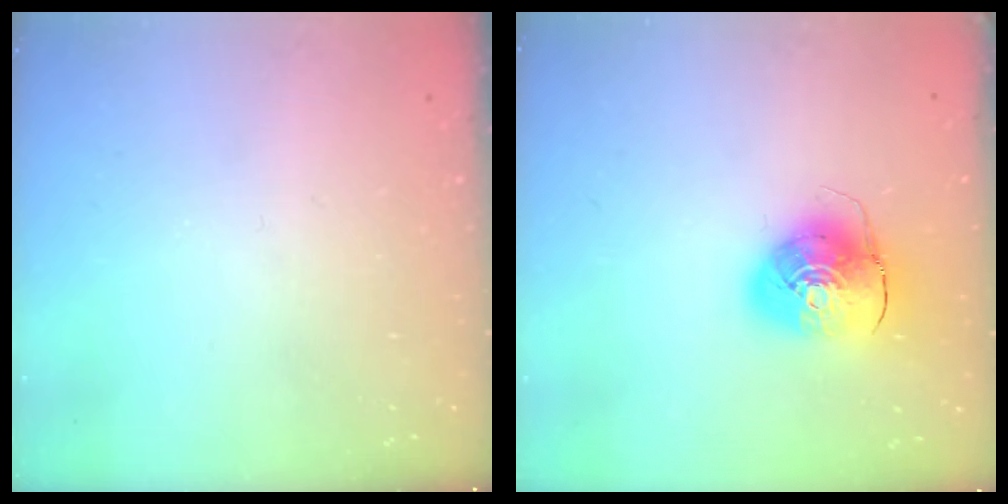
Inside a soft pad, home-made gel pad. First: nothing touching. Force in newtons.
{"total": 10.8, "press": 10.6, "slide": 1.8}